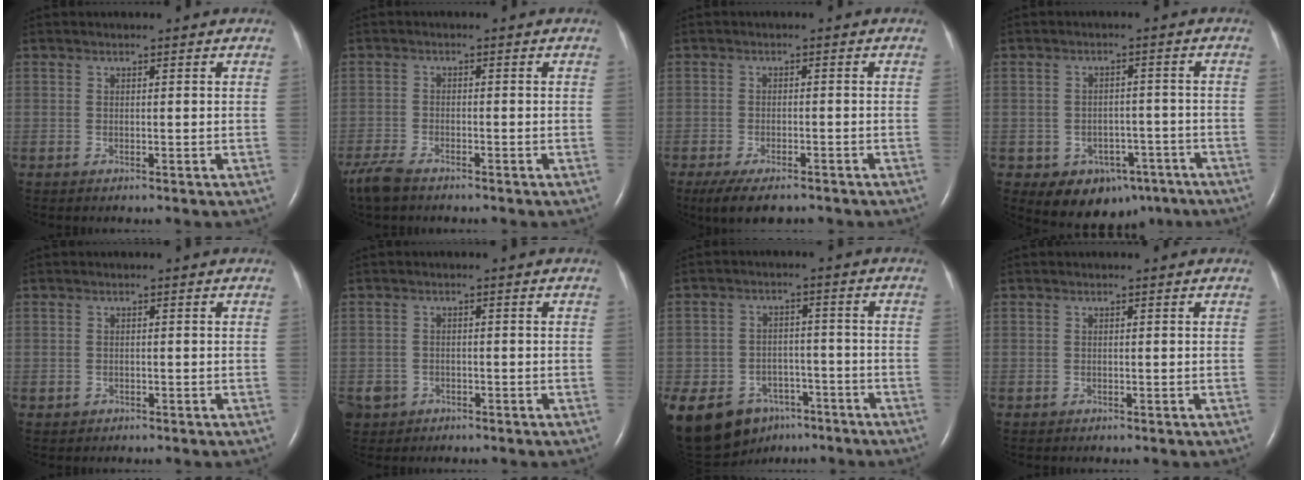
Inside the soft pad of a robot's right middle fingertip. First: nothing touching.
{"total": 4.9, "force": [-4.0, 1.4, 2.4], "torque": [-0.057, -0.013, -0.074]}
{"total": 7.2, "force": [-5.6, 2.2, 4.0], "torque": [-0.065, -0.012, -0.085]}
{"total": 7.9, "force": [-4.6, 5.7, 2.9], "torque": [-0.033, 0.019, -0.053]}
{"total": 0.8, "force": [-0.3, 0.8, 0.1], "torque": [-0.004, 0.003, -0.003]}
{"total": 4.1, "force": [-2.1, 3.5, 0.4], "torque": [-0.014, 0.005, -0.035]}
{"total": 18.8, "force": [-10.8, 13.1, 8.3], "torque": [-0.220, -0.003, -0.153]}
{"total": 0.0}